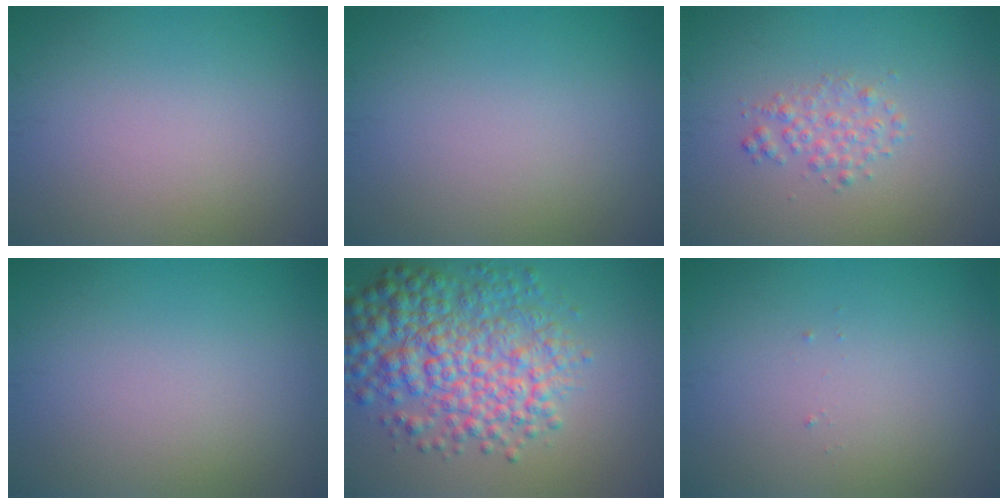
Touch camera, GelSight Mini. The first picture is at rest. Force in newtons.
{"total": 0.0}
{"total": 1.7, "press": 1.7, "slide": 0.0}
{"total": 0.0}
{"total": 7.9, "press": 7.9, "slide": 0.1}
{"total": 0.0}